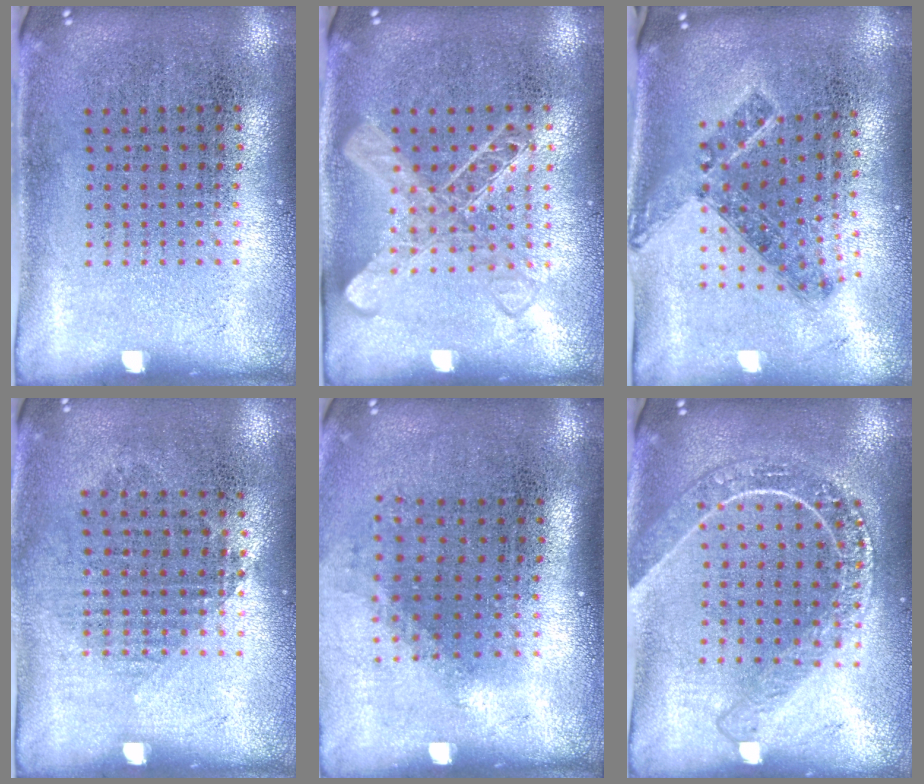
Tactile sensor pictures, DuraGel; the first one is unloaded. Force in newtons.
{"total": 1.3, "press": 1.3, "slide": 0.3}
{"total": 1.1, "press": 0.9, "slide": 0.7}
{"total": 0.9, "press": 0.8, "slide": 0.4}
{"total": 1.2, "press": 0.9, "slide": 0.9}
{"total": 1.9, "press": 1.7, "slide": 0.8}